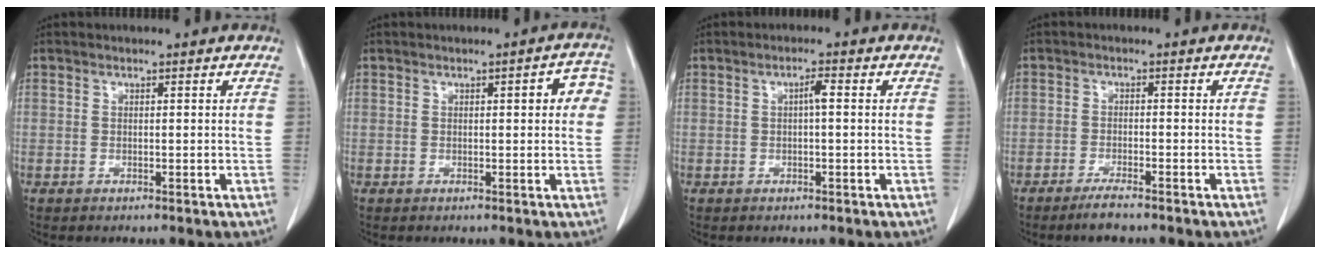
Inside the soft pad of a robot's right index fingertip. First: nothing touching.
{"total": 3.8, "force": [0.6, 1.1, 3.6], "torque": [-0.036, 0.012, 0.002]}
{"total": 1.7, "force": [0.1, 0.2, 1.7], "torque": [-0.030, 0.005, 0.002]}
{"total": 2.9, "force": [-2.4, 0.2, 1.7], "torque": [-0.038, -0.006, -0.043]}